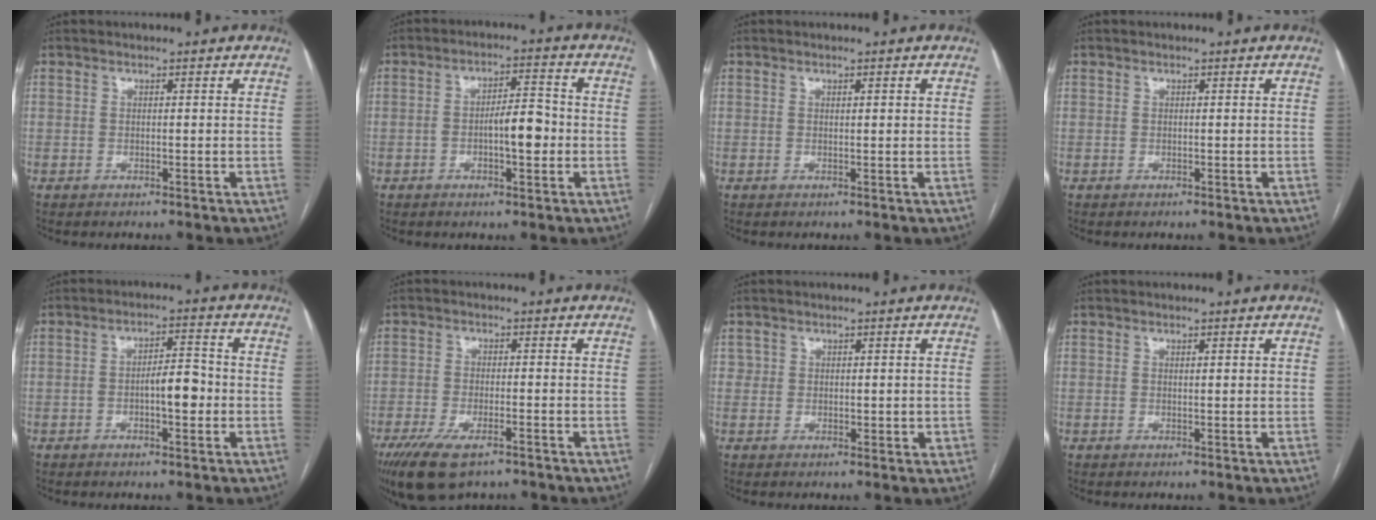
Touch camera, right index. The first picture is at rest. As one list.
[{"total": 6.2, "force": [-1.2, 1.8, 5.8], "torque": [-0.099, 0.015, -0.016]}, {"total": 0.8, "force": [0.3, 0.1, 0.8], "torque": [-0.014, 0.002, 0.004]}, {"total": 0.0}, {"total": 5.4, "force": [-1.1, 1.7, 5.0], "torque": [-0.082, 0.014, -0.015]}, {"total": 9.1, "force": [-6.1, 2.9, 6.1], "torque": [-0.109, -0.018, -0.101]}, {"total": 2.2, "force": [0.5, 1.9, 1.0], "torque": [-0.009, 0.006, 0.012]}, {"total": 1.1, "force": [0.4, 0.1, 1.0], "torque": [-0.018, 0.002, 0.006]}]